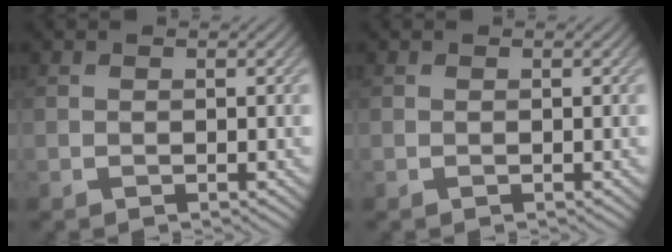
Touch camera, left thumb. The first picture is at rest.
{"total": 0.0}